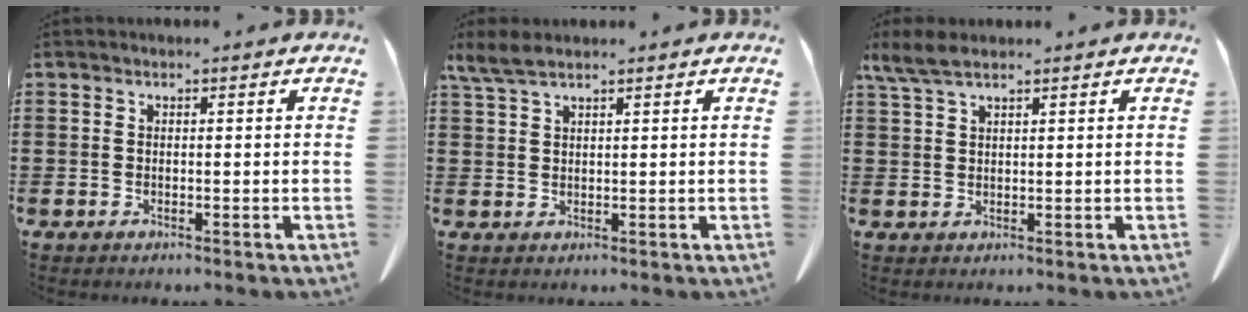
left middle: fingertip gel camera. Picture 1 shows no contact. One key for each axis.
{"total": 3.2, "fx": 2.3, "fy": 0.8, "fz": 2.1, "tx": -0.047, "ty": 0.003, "tz": 0.043}
{"total": 3.7, "fx": 2.4, "fy": 0.9, "fz": 2.6, "tx": -0.063, "ty": -0.001, "tz": 0.044}